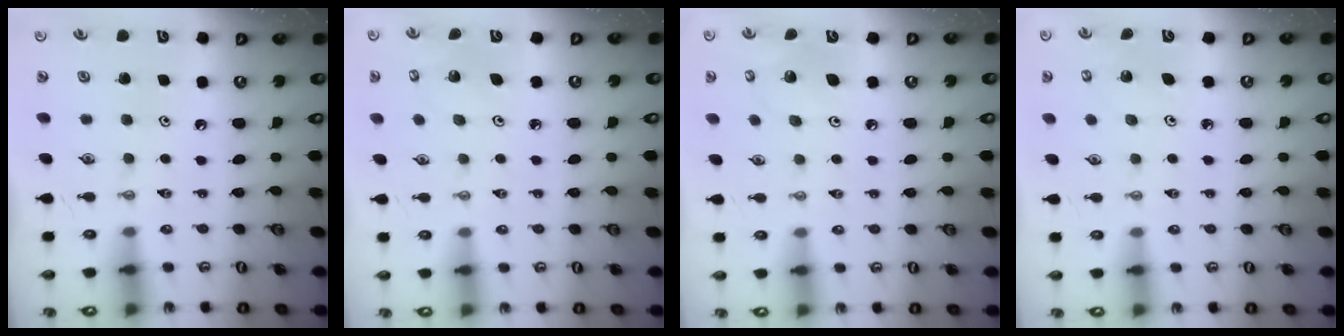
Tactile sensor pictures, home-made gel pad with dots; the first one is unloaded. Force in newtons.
{"total": 3.7, "press": 3.7, "slide": 0.2}
{"total": 6.9, "press": 6.7, "slide": 1.8}
{"total": 3.2, "press": 3.2, "slide": 0.2}